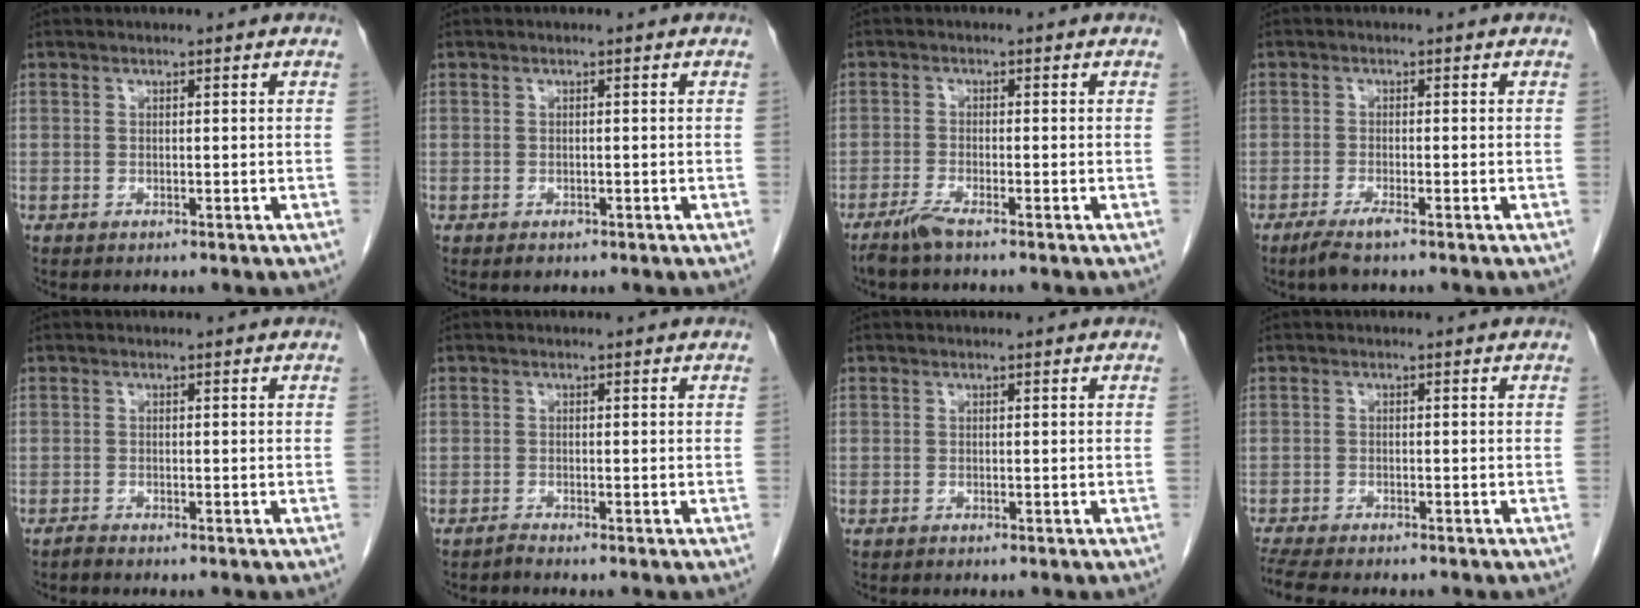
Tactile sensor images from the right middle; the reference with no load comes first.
{"total": 0.8, "force": [-0.5, 0.5, 0.4], "torque": [-0.008, -0.001, -0.004]}
{"total": 2.6, "force": [-2.1, -0.1, 1.5], "torque": [-0.041, -0.007, -0.046]}
{"total": 2.5, "force": [-1.8, -0.2, 1.8], "torque": [-0.042, -0.007, -0.037]}
{"total": 0.5, "force": [-0.5, -0.1, 0.1], "torque": [-0.003, 0.000, -0.011]}
{"total": 0.0}
{"total": 0.0}
{"total": 6.7, "force": [-5.8, 0.9, 3.1], "torque": [-0.059, -0.014, -0.094]}